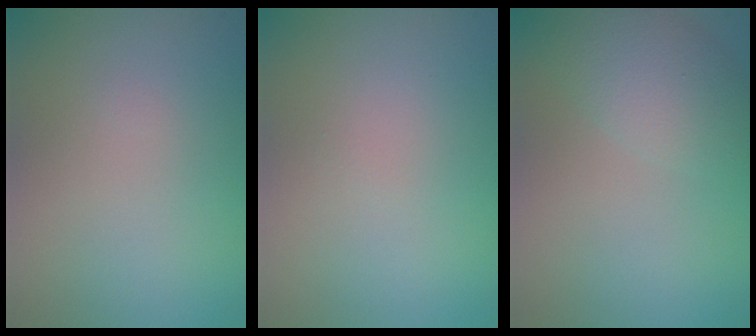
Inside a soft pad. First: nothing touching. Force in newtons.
{"total": 0.0}
{"total": 3.6, "press": 3.6, "slide": 0.1}